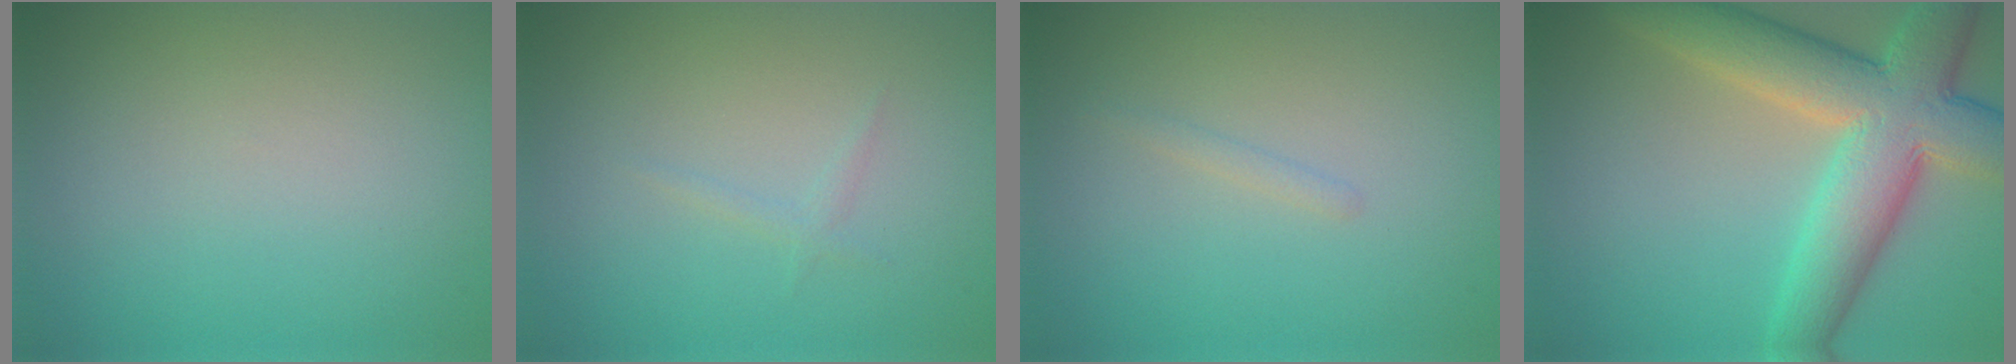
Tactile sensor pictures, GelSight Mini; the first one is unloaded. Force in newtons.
{"total": 0.7, "press": 0.7, "slide": 0.1}
{"total": 0.6, "press": 0.6, "slide": 0.0}
{"total": 10.0, "press": 10.0, "slide": 0.5}